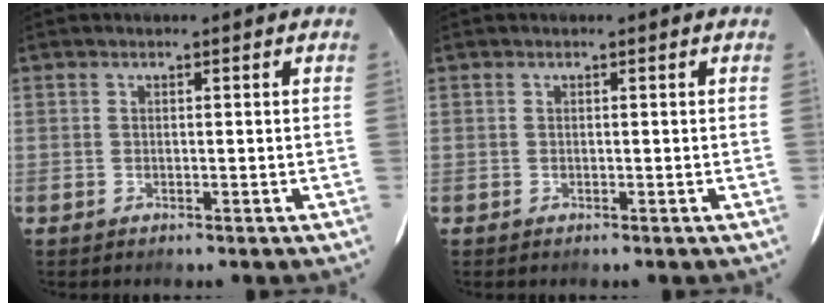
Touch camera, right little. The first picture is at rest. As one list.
[{"total": 0.0}]